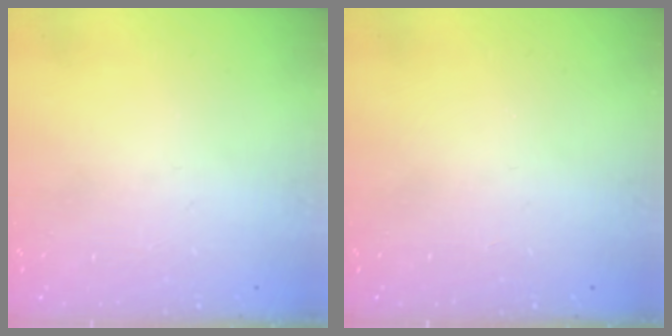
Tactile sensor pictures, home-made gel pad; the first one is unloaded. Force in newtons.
{"total": 0.0}